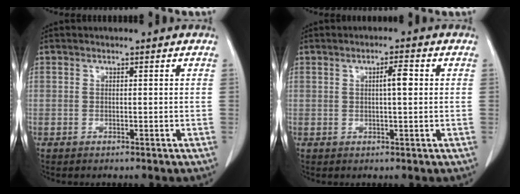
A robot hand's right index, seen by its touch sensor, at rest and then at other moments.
{"total": 2.7, "force": [0.4, 0.3, 2.6], "torque": [-0.044, 0.004, 0.006]}